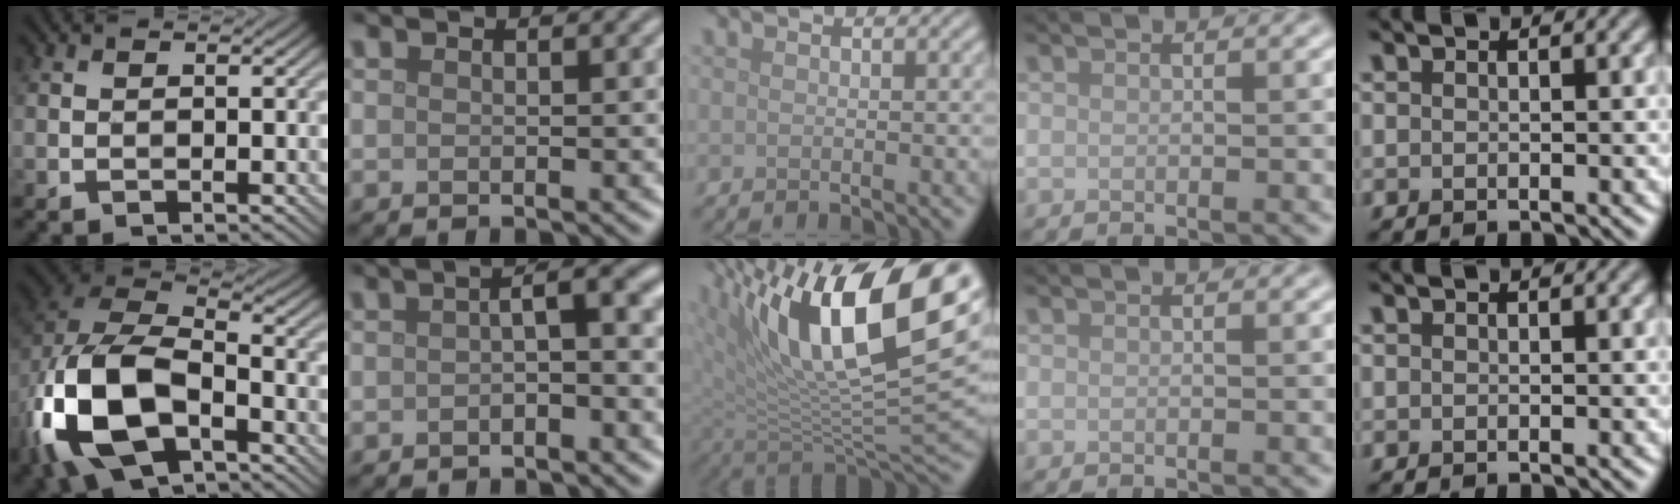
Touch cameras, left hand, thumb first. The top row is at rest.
{"thumb": {"total": 15.1, "force": [-5.2, 9.2, 10.8], "torque": [-0.268, -0.033, -0.094]}, "index": {"total": 3.0, "force": [-0.3, 0.7, 2.9], "torque": [-0.044, 0.012, -0.009]}, "middle": {"total": 17.1, "force": [7.9, 7.3, 13.3], "torque": [-0.223, 0.013, 0.140]}}